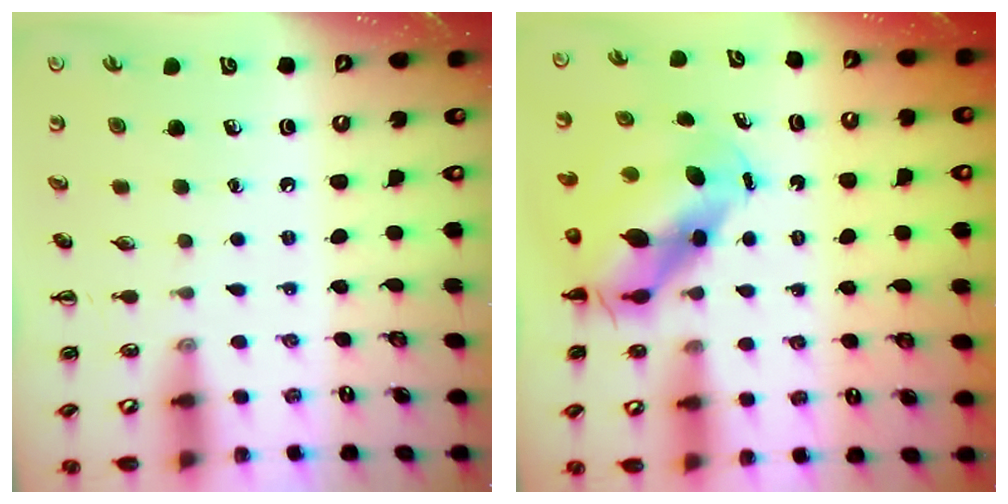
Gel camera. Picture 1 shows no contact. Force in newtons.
{"total": 8.4, "press": 8.2, "slide": 1.9}